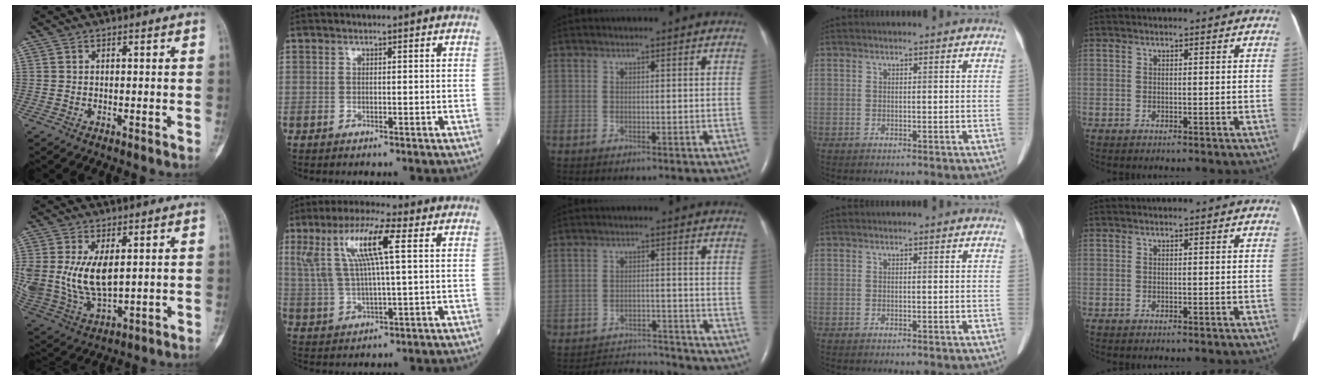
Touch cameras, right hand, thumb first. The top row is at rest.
{"thumb": {"total": 13.8, "force": [2.2, 7.6, 11.3], "torque": [-0.233, -0.019, 0.062]}, "index": {"total": 11.4, "force": [3.8, 1.6, 10.6], "torque": [-0.226, 0.023, 0.071]}, "middle": {"total": 9.4, "force": [-9.3, 1.2, 0.7], "torque": [-0.010, -0.002, -0.139]}}